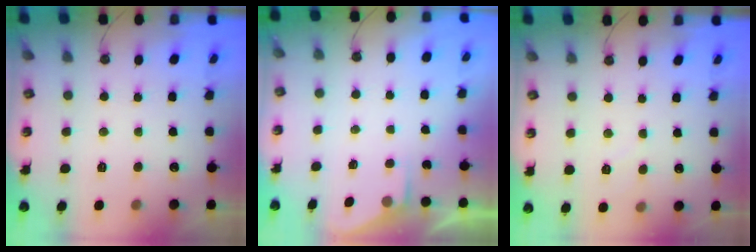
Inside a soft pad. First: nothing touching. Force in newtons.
{"total": 2.4, "press": 2.4, "slide": 0.4}
{"total": 3.5, "press": 3.5, "slide": 0.5}